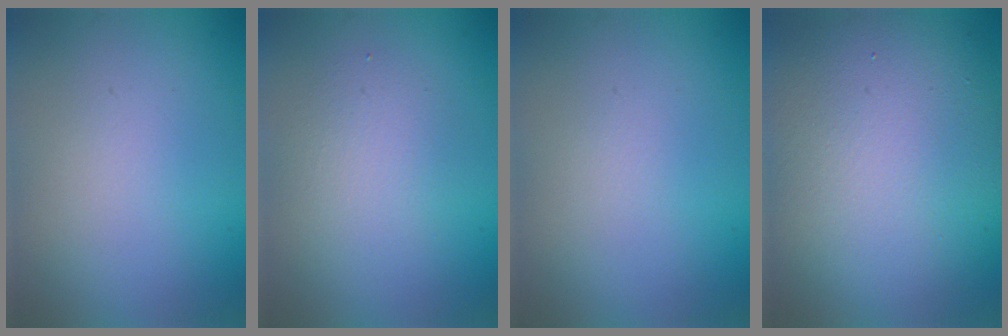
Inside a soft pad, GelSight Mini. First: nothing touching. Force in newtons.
{"total": 2.4, "press": 2.4, "slide": 0.0}
{"total": 0.0}
{"total": 12.3, "press": 12.3, "slide": 0.8}